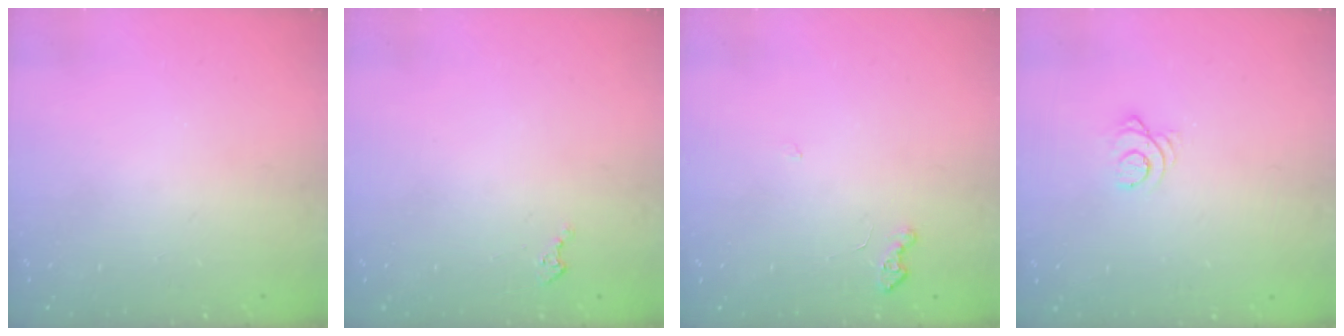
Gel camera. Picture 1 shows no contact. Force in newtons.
{"total": 1.6, "press": 1.5, "slide": 0.2}
{"total": 3.4, "press": 3.3, "slide": 0.6}
{"total": 3.2, "press": 3.2, "slide": 0.4}